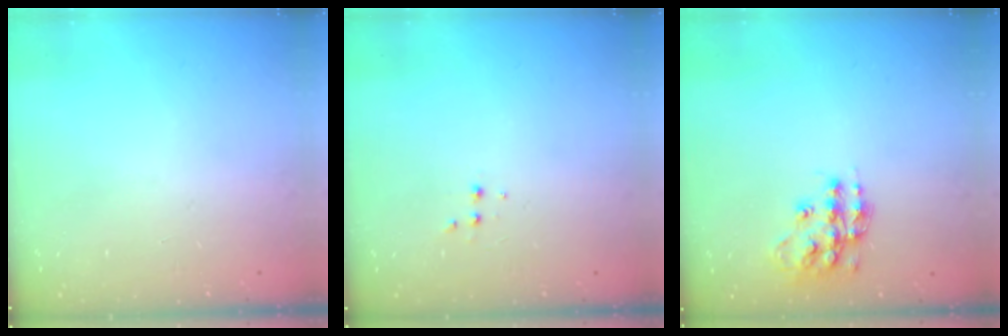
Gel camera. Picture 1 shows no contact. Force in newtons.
{"total": 1.9, "press": 1.9, "slide": 0.2}
{"total": 13.8, "press": 13.8, "slide": 0.8}